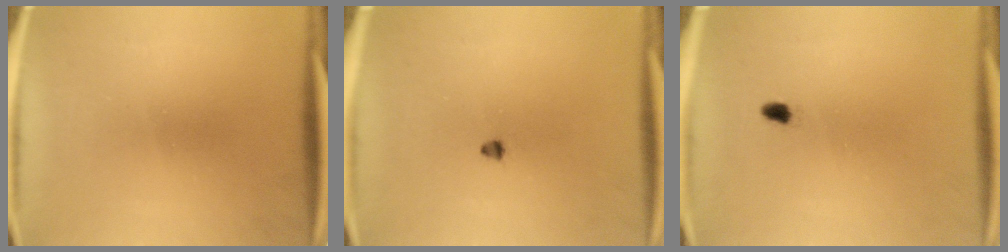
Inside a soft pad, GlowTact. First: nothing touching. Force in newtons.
{"total": 1.1}
{"total": 1.3}